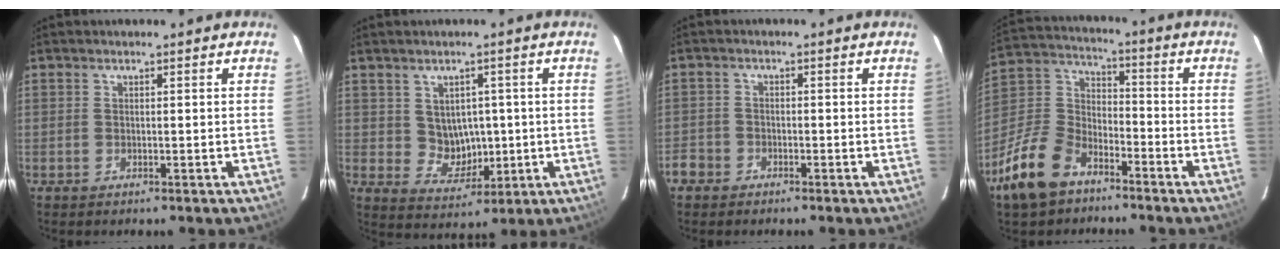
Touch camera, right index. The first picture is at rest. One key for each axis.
{"total": 6.2, "fx": 0.6, "fy": 5.7, "fz": 2.5, "tx": -0.048, "ty": 0.003, "tz": 0.029}
{"total": 4.0, "fx": -2.5, "fy": 3.1, "fz": 0.6, "tx": -0.021, "ty": 0.010, "tz": -0.052}
{"total": 15.5, "fx": -9.8, "fy": 8.8, "fz": 8.2, "tx": -0.197, "ty": 0.018, "tz": -0.184}